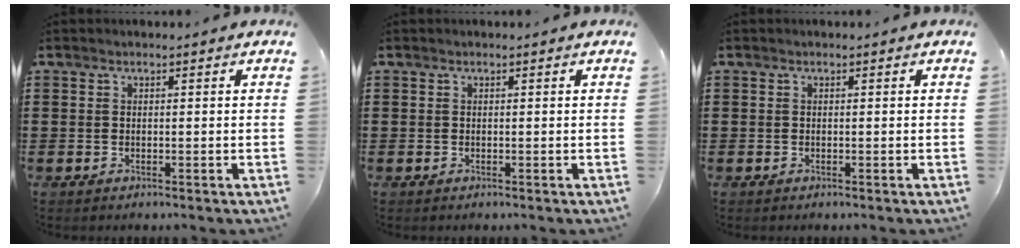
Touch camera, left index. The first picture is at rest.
{"total": 0.0}
{"total": 0.0}